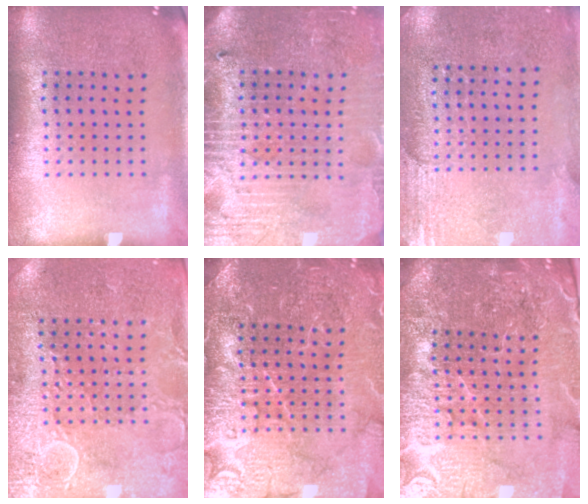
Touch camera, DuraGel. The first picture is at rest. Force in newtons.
{"total": 3.8, "press": 3.6, "slide": 1.3}
{"total": 2.6, "press": 2.3, "slide": 1.2}
{"total": 2.9, "press": 2.8, "slide": 0.4}
{"total": 7.1, "press": 7.1, "slide": 1.0}
{"total": 5.7, "press": 5.2, "slide": 2.3}